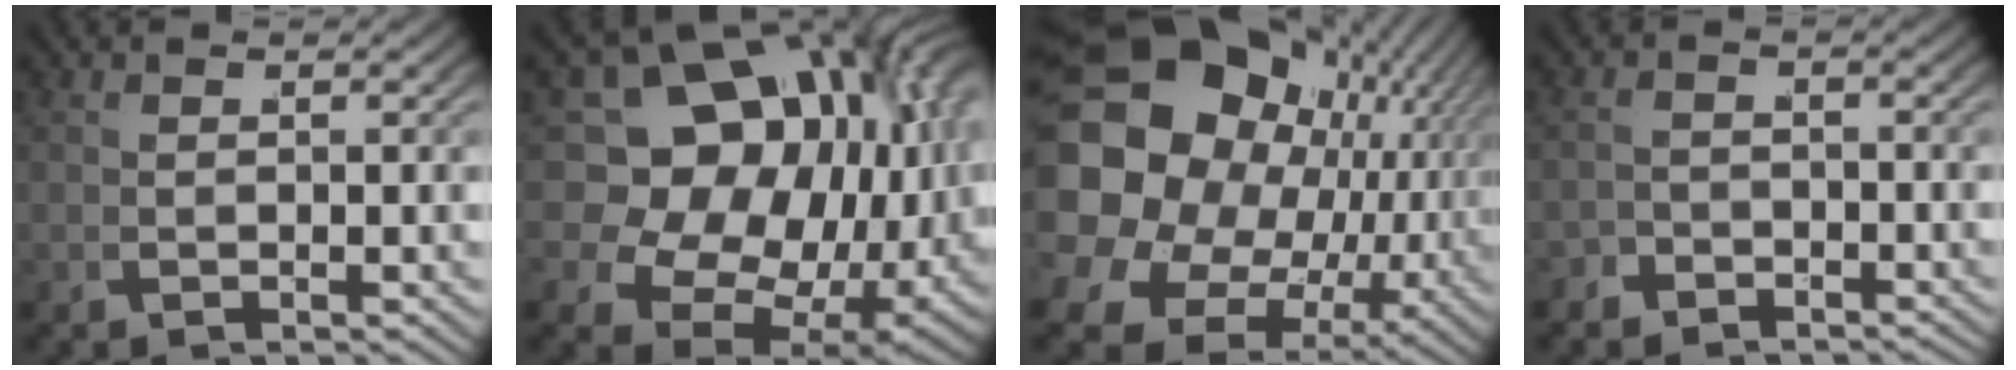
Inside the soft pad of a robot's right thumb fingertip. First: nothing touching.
{"total": 21.6, "force": [0.2, 15.4, 15.3], "torque": [-0.245, -0.032, 0.000]}
{"total": 22.7, "force": [0.1, 16.8, 15.2], "torque": [-0.270, -0.039, 0.003]}
{"total": 2.8, "force": [-2.7, 0.7, -0.3], "torque": [0.025, 0.000, -0.052]}